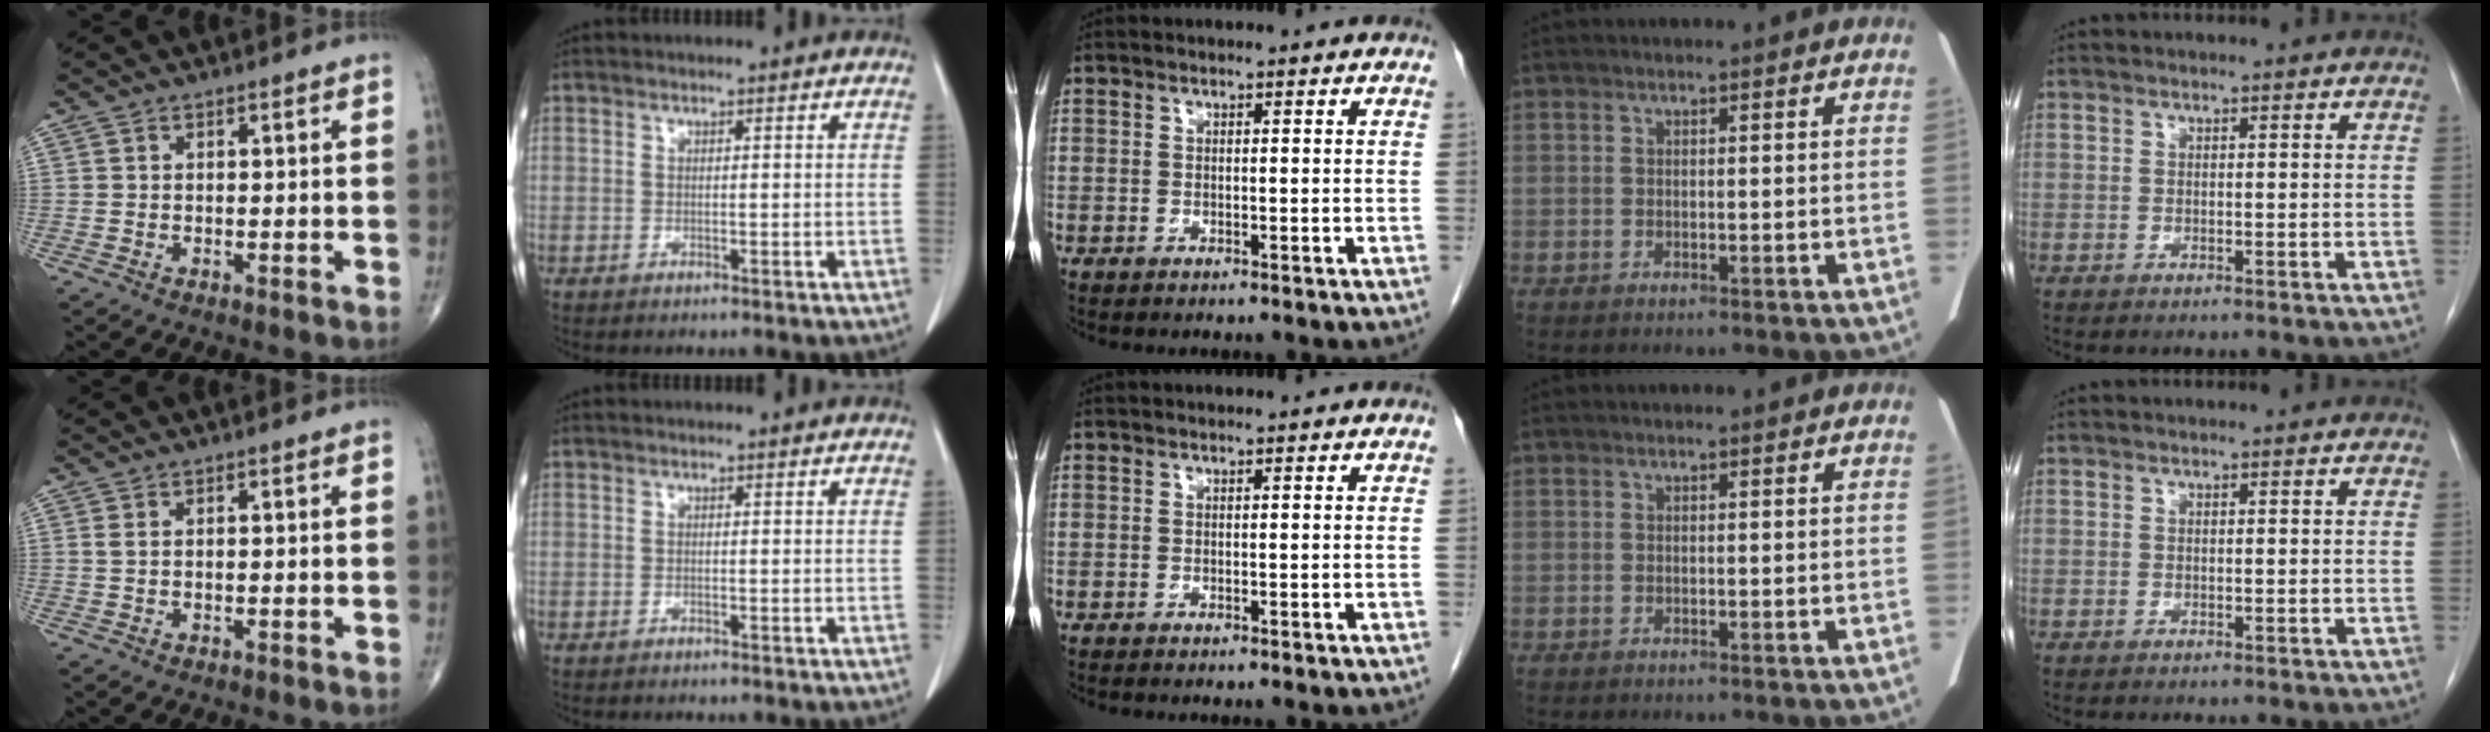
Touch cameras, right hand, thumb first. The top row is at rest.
{"thumb": {"total": 0.6, "force": [0.2, 0.3, 0.5], "torque": [-0.015, 0.001, 0.004]}}